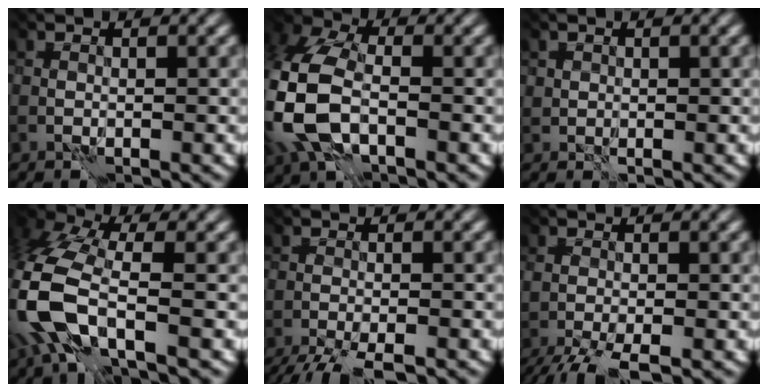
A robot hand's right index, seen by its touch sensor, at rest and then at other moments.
{"total": 8.5, "force": [-2.3, 5.6, 6.0], "torque": [-0.169, -0.003, -0.057]}
{"total": 1.0, "force": [0.7, 0.7, -0.2], "torque": [0.006, 0.006, 0.013]}
{"total": 8.5, "force": [-2.9, 4.2, 6.8], "torque": [-0.174, -0.001, -0.068]}
{"total": 5.0, "force": [-4.0, 1.1, 2.8], "torque": [-0.056, -0.030, -0.062]}
{"total": 3.7, "force": [-2.0, 1.4, 2.7], "torque": [-0.064, -0.003, -0.035]}